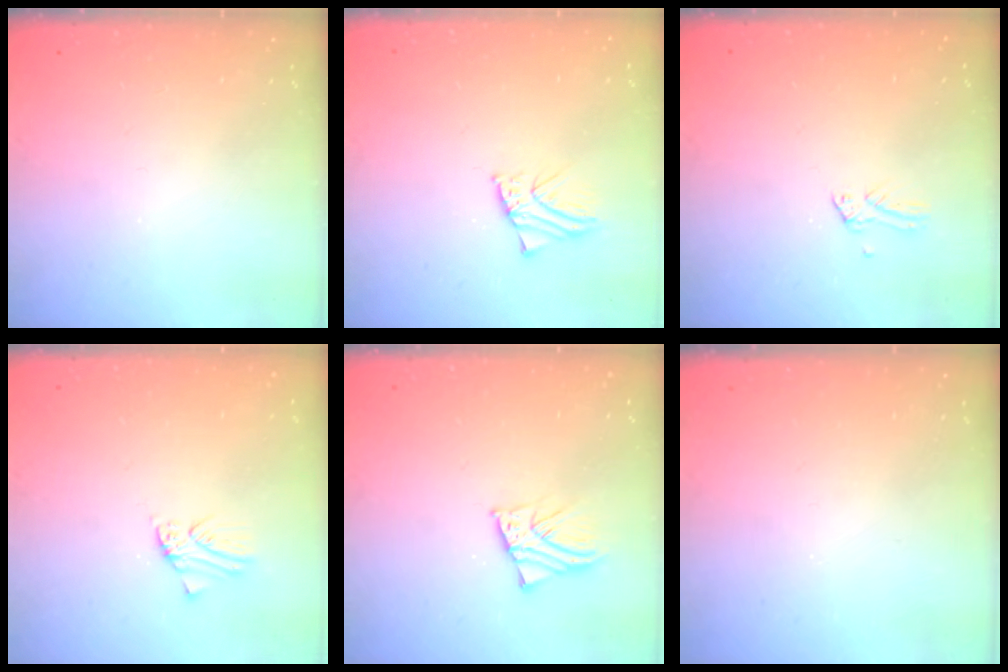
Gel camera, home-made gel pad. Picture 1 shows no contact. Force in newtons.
{"total": 1.7, "press": 1.7, "slide": 0.1}
{"total": 0.0}
{"total": 0.7, "press": 0.7, "slide": 0.1}
{"total": 2.1, "press": 2.1, "slide": 0.1}
{"total": 0.0}